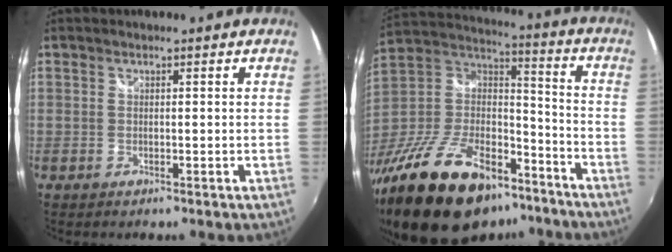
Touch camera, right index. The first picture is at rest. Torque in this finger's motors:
{"motor_torque": [1.04, -1.10, 0.94, 0.20]}